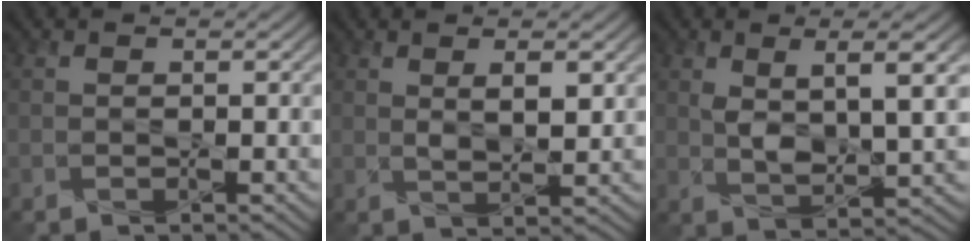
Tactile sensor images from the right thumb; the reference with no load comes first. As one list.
[{"total": 3.5, "force": [1.3, 1.1, 3.0], "torque": [-0.063, -0.005, 0.028]}, {"total": 6.6, "force": [2.2, 2.2, 5.8], "torque": [-0.111, -0.004, 0.040]}]